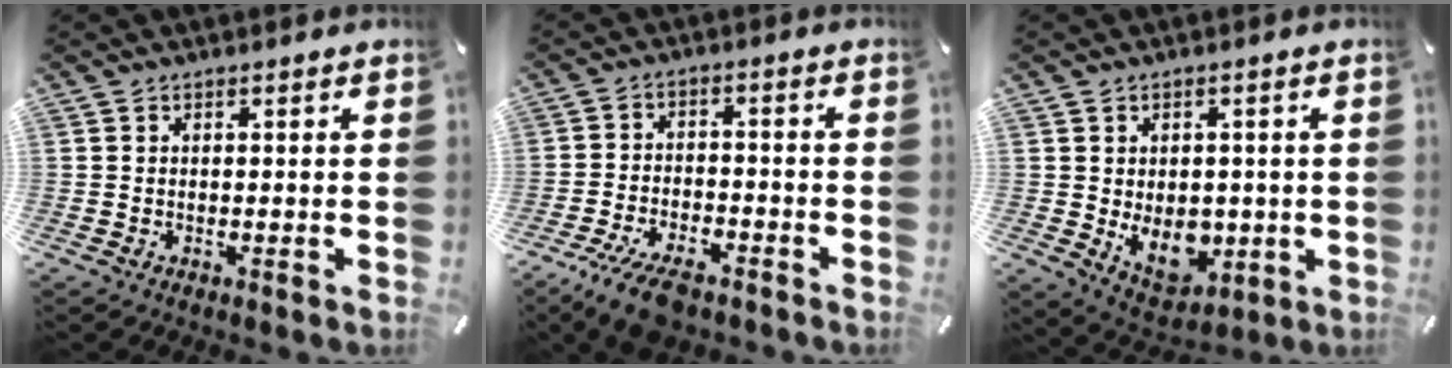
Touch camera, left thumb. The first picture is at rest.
{"total": 8.7, "force": [-6.3, 3.4, 4.9], "torque": [-0.093, 0.028, -0.114]}
{"total": 9.9, "force": [-1.8, 7.3, 6.4], "torque": [-0.090, -0.004, -0.027]}